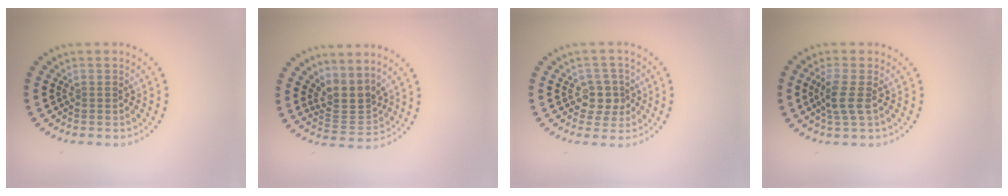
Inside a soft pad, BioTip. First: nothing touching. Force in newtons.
{"total": 3.0, "press": 2.1, "slide": 2.1}
{"total": 2.4, "press": 2.2, "slide": 1.0}
{"total": 2.4, "press": 2.1, "slide": 1.1}